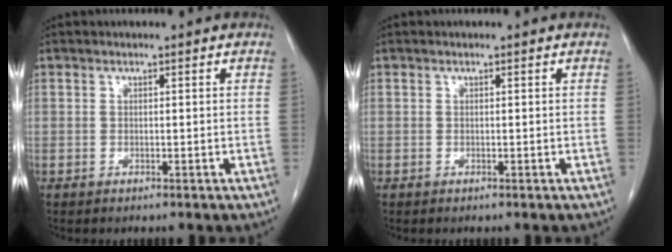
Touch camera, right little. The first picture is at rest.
{"total": 0.0}